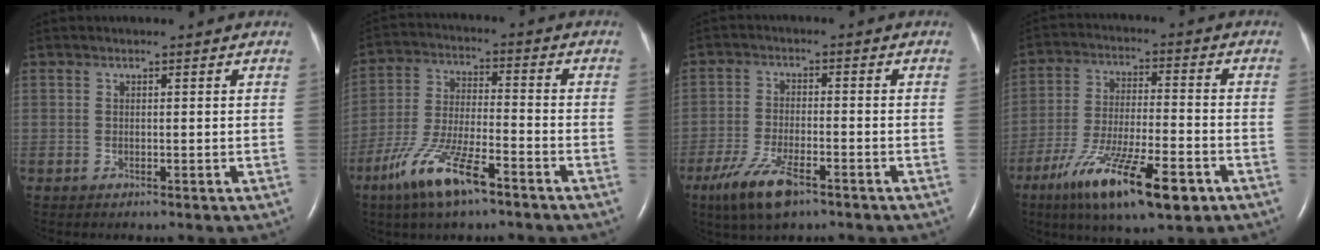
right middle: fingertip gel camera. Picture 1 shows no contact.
{"total": 11.6, "force": [-7.2, 2.3, 8.8], "torque": [-0.183, -0.013, -0.133]}
{"total": 8.0, "force": [-5.0, 2.1, 5.8], "torque": [-0.125, -0.015, -0.088]}
{"total": 16.0, "force": [-8.9, 3.1, 12.9], "torque": [-0.226, -0.025, -0.145]}